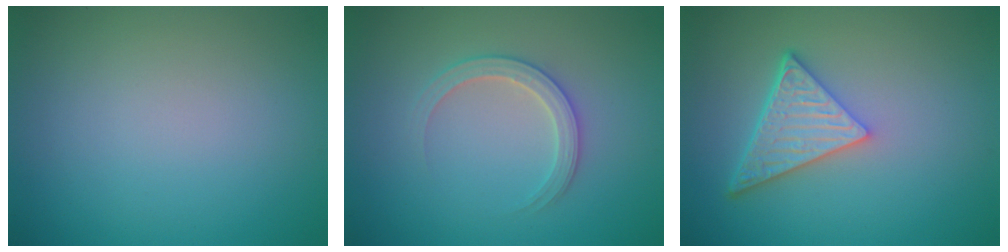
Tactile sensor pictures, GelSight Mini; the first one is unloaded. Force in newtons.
{"total": 2.5, "press": 2.5, "slide": 0.3}
{"total": 5.0, "press": 3.7, "slide": 3.3}